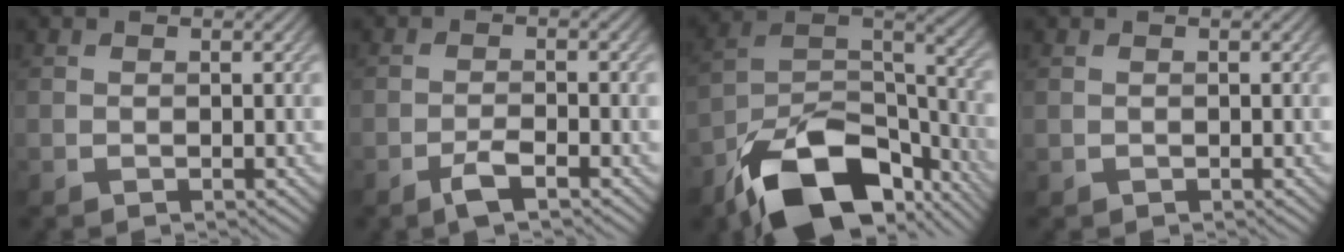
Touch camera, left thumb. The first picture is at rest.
{"total": 2.9, "force": [-1.9, 0.5, 2.1], "torque": [-0.044, 0.004, -0.040]}
{"total": 17.6, "force": [-11.6, 8.5, 10.1], "torque": [-0.199, -0.034, -0.198]}
{"total": 0.0}